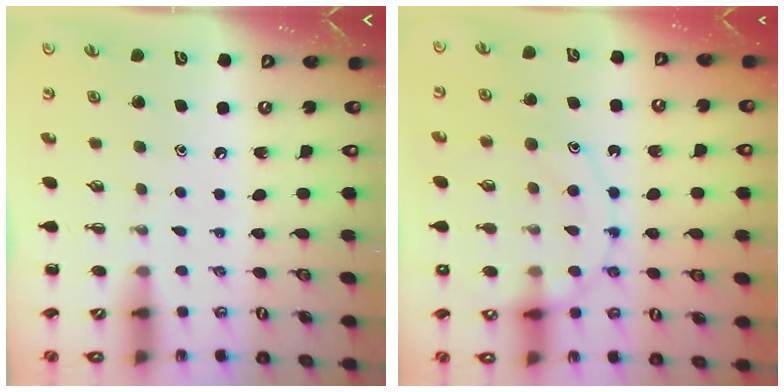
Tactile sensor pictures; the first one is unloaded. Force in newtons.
{"total": 13.1, "press": 13.0, "slide": 1.4}